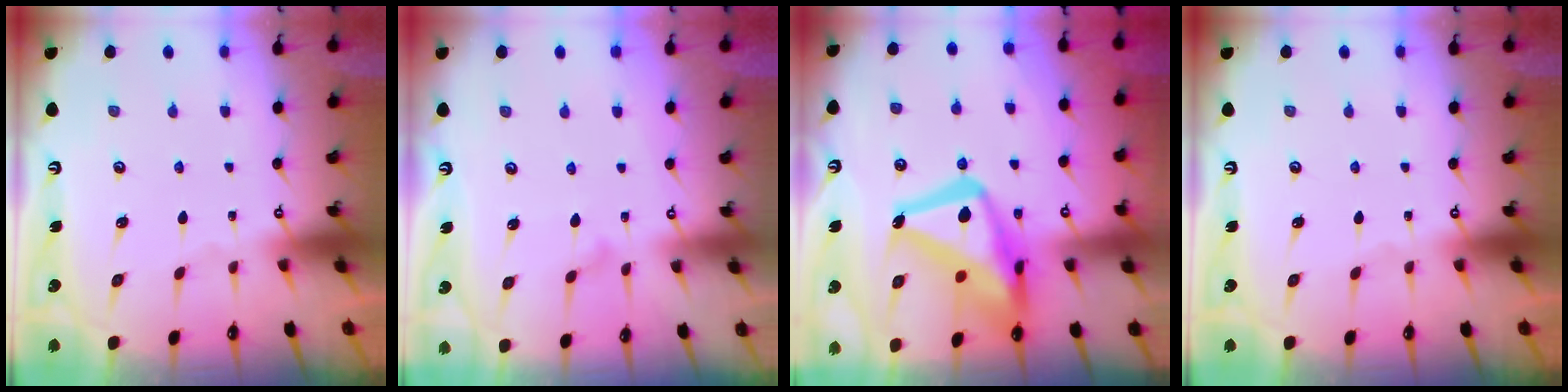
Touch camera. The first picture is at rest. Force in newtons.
{"total": 6.8, "press": 6.7, "slide": 0.4}
{"total": 20.3, "press": 20.2, "slide": 1.8}
{"total": 0.0}